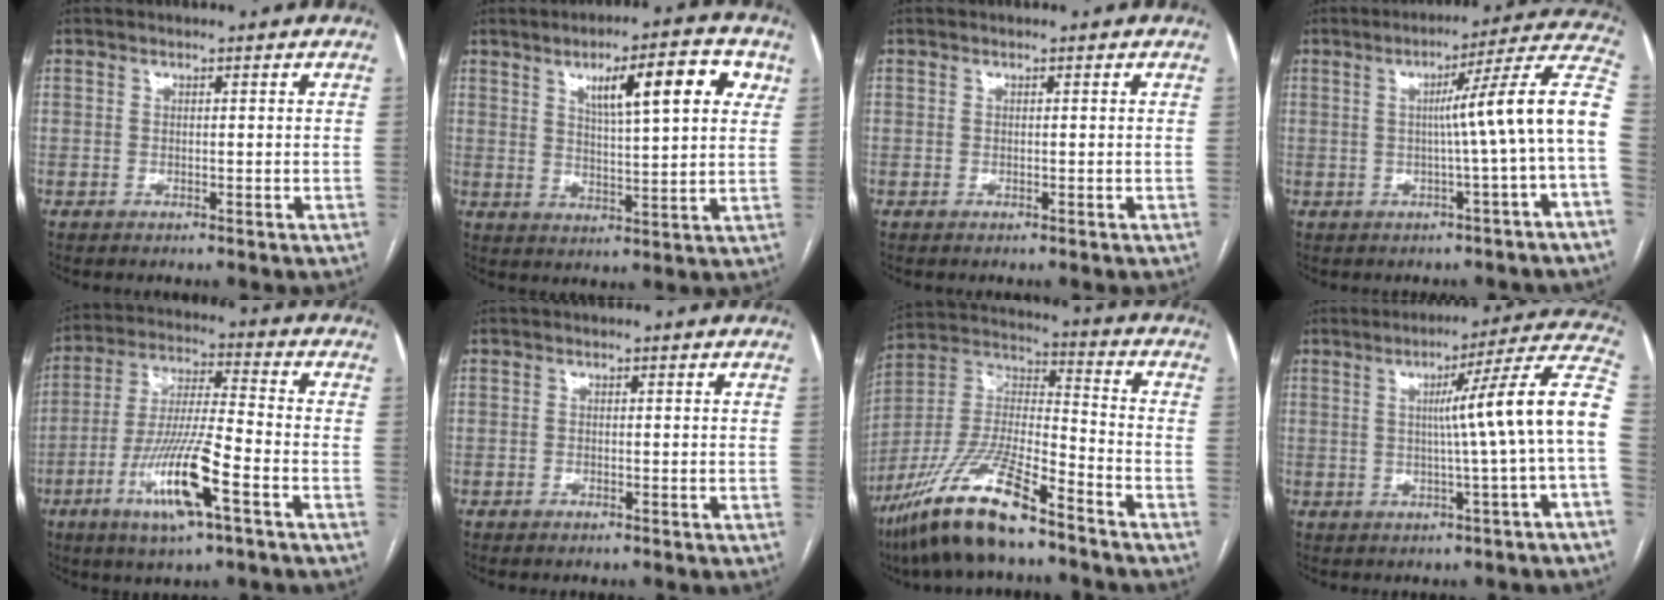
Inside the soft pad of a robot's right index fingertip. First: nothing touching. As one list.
[{"total": 11.9, "force": [5.2, 2.3, 10.4], "torque": [-0.152, 0.012, 0.076]}, {"total": 0.0}, {"total": 11.7, "force": [-0.9, -2.1, 11.5], "torque": [-0.142, 0.021, -0.017]}, {"total": 13.6, "force": [-5.9, 1.2, 12.1], "torque": [-0.239, -0.015, -0.107]}, {"total": 0.7, "force": [-0.6, 0.2, 0.3], "torque": [-0.008, -0.001, -0.008]}, {"total": 17.0, "force": [-12.1, 2.8, 11.7], "torque": [-0.248, -0.013, -0.224]}, {"total": 12.5, "force": [-0.2, -2.2, 12.3], "torque": [-0.155, 0.016, -0.008]}]